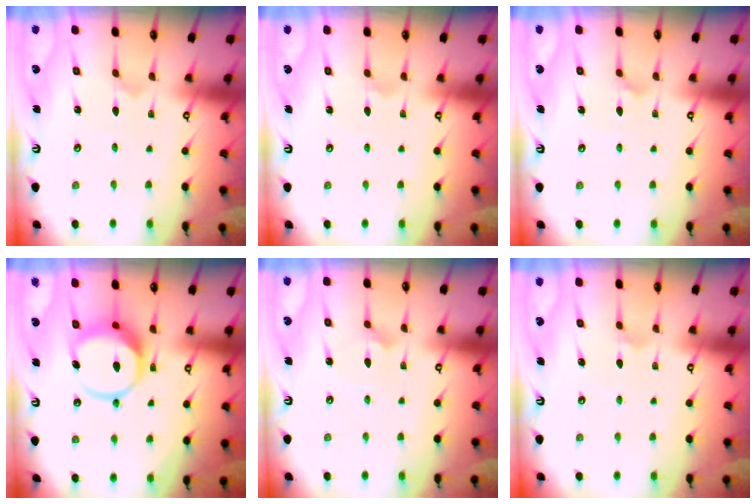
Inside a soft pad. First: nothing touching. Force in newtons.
{"total": 1.6, "press": 1.6, "slide": 0.3}
{"total": 2.3, "press": 2.3, "slide": 0.2}
{"total": 11.6, "press": 11.4, "slide": 1.6}
{"total": 2.2, "press": 2.2, "slide": 0.1}
{"total": 2.3, "press": 2.3, "slide": 0.2}